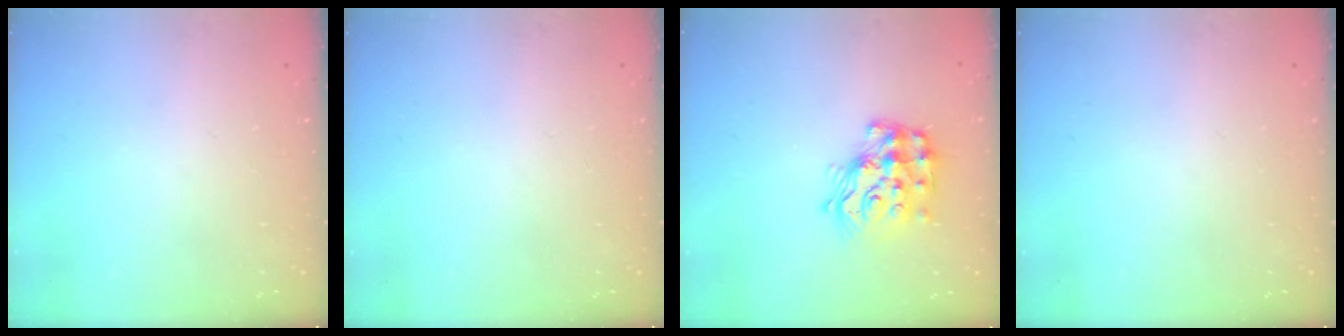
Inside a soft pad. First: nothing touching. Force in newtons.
{"total": 0.0}
{"total": 13.2, "press": 13.2, "slide": 1.0}
{"total": 0.0}